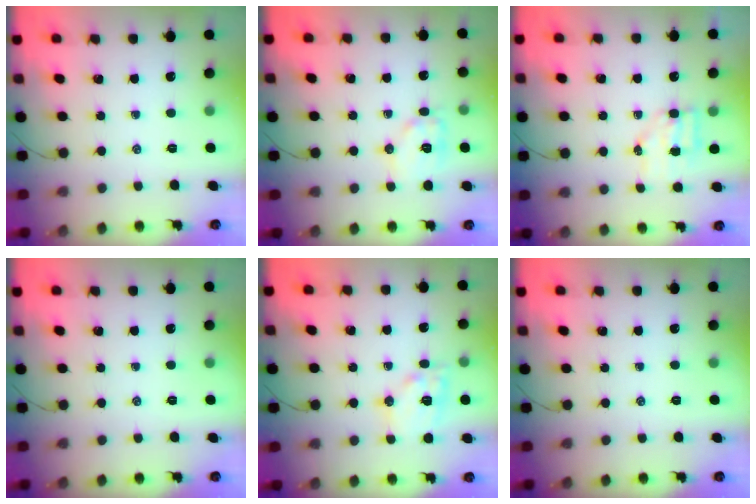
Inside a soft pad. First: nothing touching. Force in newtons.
{"total": 10.3, "press": 10.3, "slide": 0.2}
{"total": 5.6, "press": 5.6, "slide": 0.6}
{"total": 0.0}
{"total": 12.5, "press": 12.4, "slide": 1.3}
{"total": 0.0}